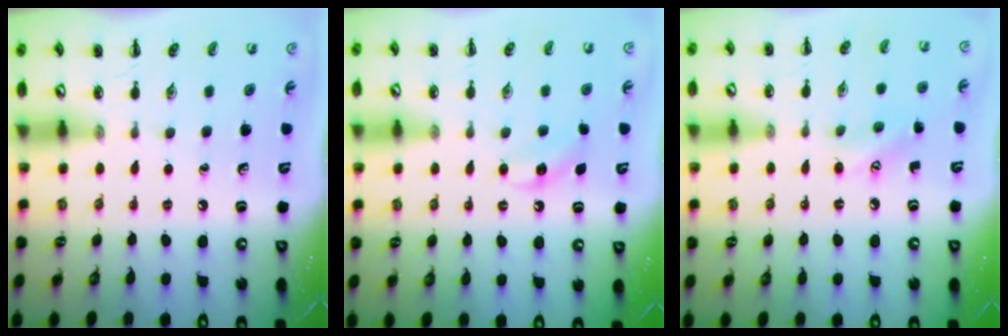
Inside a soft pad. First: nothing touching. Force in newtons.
{"total": 4.5, "press": 4.3, "slide": 1.4}
{"total": 6.2, "press": 6.1, "slide": 1.2}